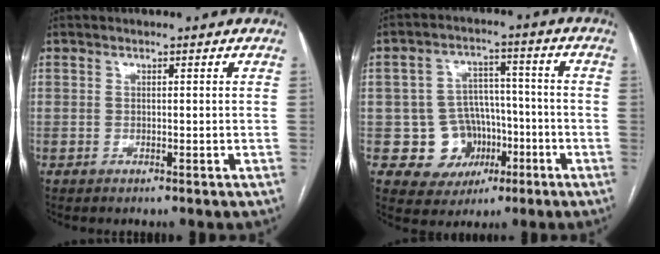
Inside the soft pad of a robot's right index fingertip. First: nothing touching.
{"total": 9.0, "force": [-2.6, 8.3, 2.3], "torque": [-0.025, 0.030, -0.031]}